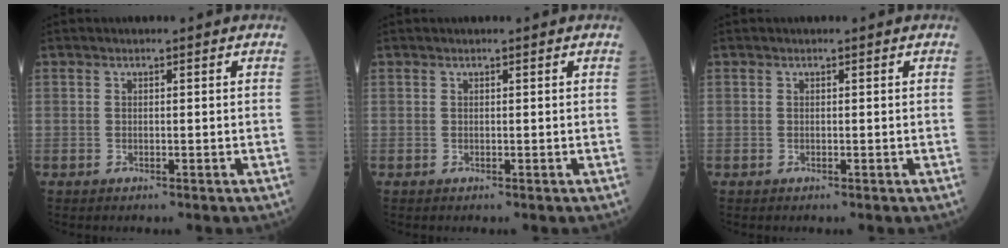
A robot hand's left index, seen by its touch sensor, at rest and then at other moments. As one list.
[{"total": 0.0}, {"total": 0.0}]